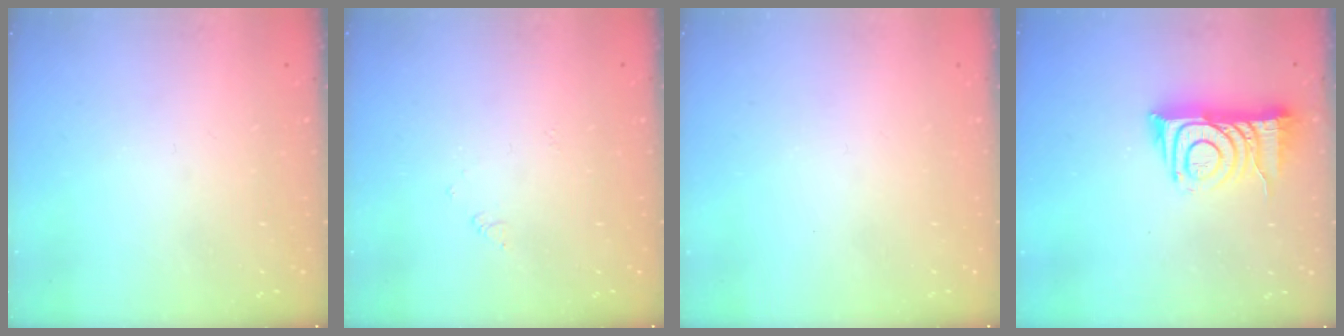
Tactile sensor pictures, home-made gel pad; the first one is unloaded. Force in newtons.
{"total": 3.0, "press": 3.0, "slide": 0.4}
{"total": 1.5, "press": 1.5, "slide": 0.1}
{"total": 11.4, "press": 11.3, "slide": 1.0}